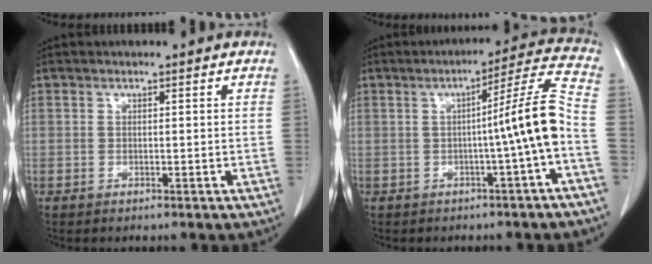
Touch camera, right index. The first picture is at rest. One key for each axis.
{"total": 9.5, "fx": -2.0, "fy": -1.8, "fz": 9.1, "tx": -0.123, "ty": 0.016, "tz": -0.030}